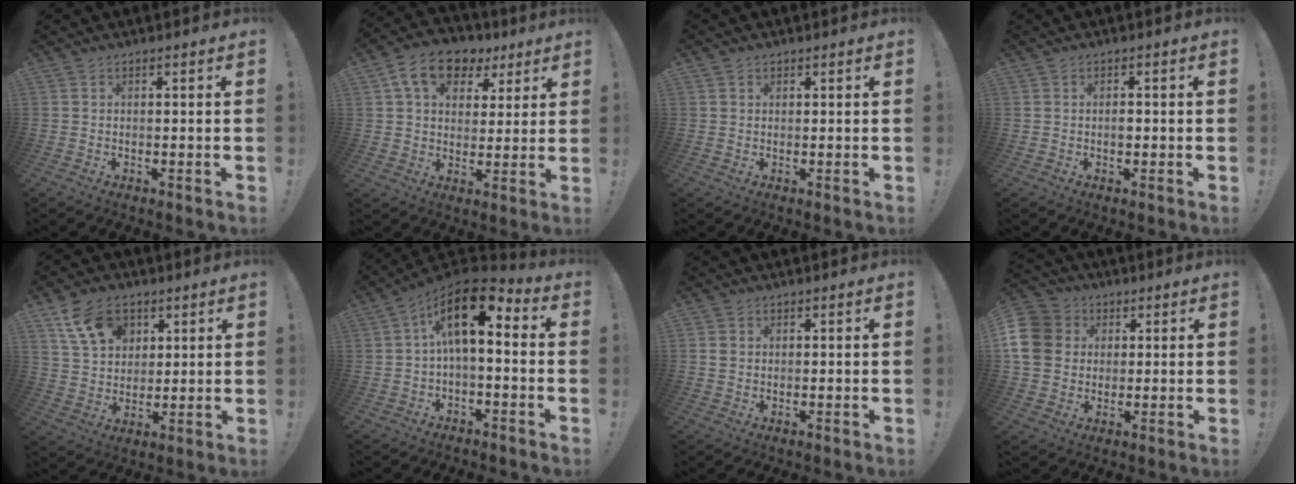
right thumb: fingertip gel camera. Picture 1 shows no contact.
{"total": 13.2, "force": [6.4, 9.2, 7.1], "torque": [-0.111, -0.023, 0.119]}
{"total": 0.9, "force": [0.6, 0.7, 0.1], "torque": [-0.001, 0.000, 0.011]}
{"total": 1.6, "force": [-0.5, 1.0, 1.2], "torque": [-0.013, 0.002, -0.010]}
{"total": 13.0, "force": [6.4, 9.4, 6.3], "torque": [-0.104, -0.020, 0.128]}
{"total": 13.3, "force": [3.4, 5.5, 11.6], "torque": [-0.198, -0.015, 0.056]}
{"total": 2.0, "force": [0.6, 1.7, 0.9], "torque": [-0.009, 0.001, 0.011]}
{"total": 12.0, "force": [2.1, 10.5, 5.4], "torque": [-0.094, 0.002, 0.044]}